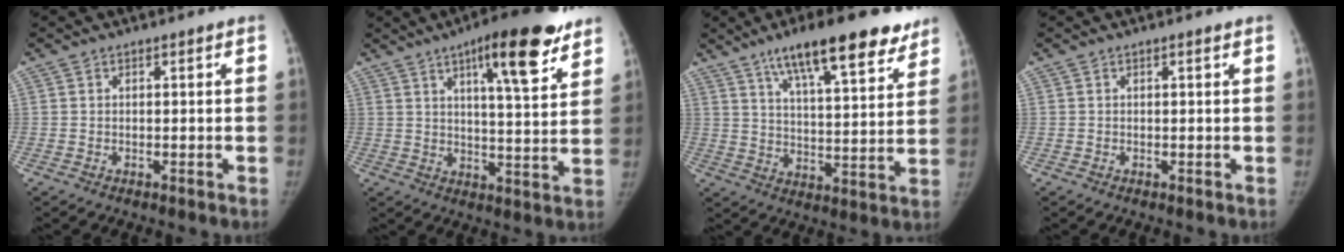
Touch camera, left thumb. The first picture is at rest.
{"total": 16.3, "force": [9.6, 4.0, 12.5], "torque": [-0.156, -0.038, 0.139]}
{"total": 18.9, "force": [12.5, 5.1, 13.1], "torque": [-0.167, -0.041, 0.195]}
{"total": 0.6, "force": [0.3, 0.1, 0.5], "torque": [-0.009, 0.000, 0.004]}